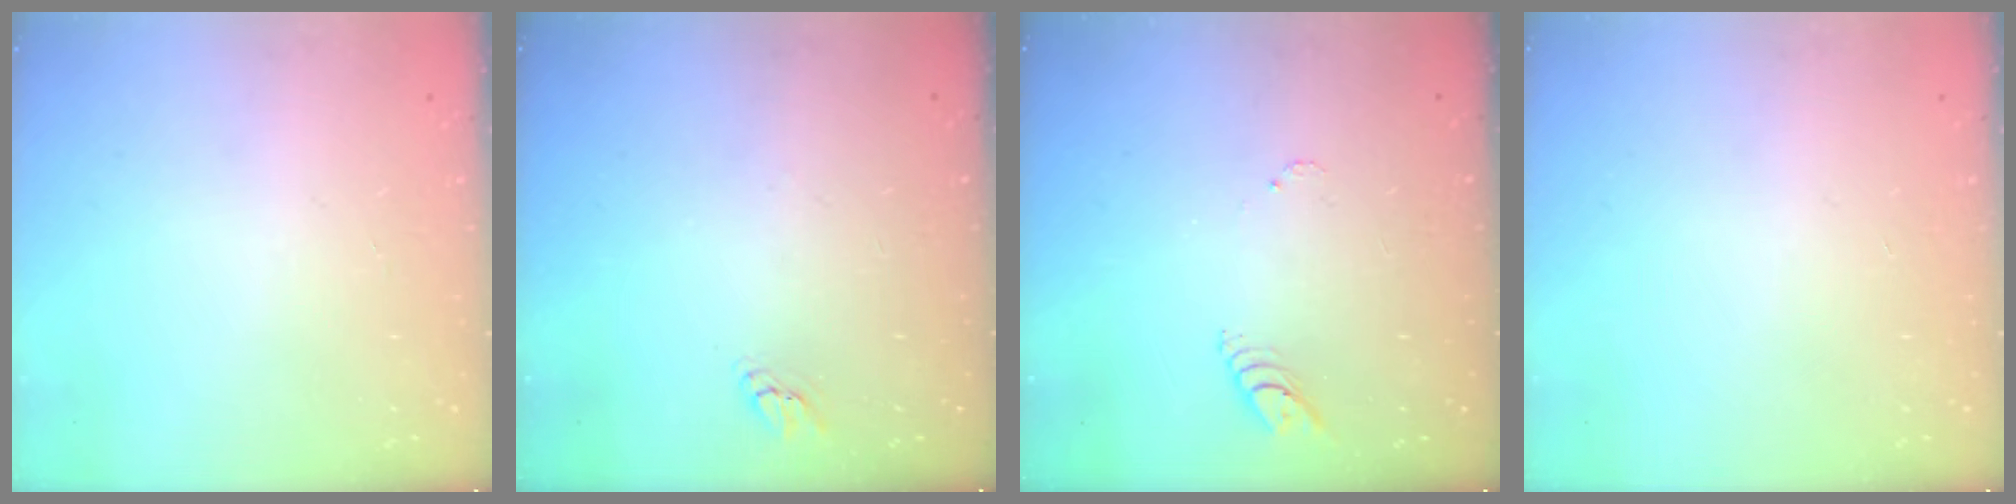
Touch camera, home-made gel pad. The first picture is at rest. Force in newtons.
{"total": 2.2, "press": 2.2, "slide": 0.1}
{"total": 4.2, "press": 4.2, "slide": 0.2}
{"total": 0.0}